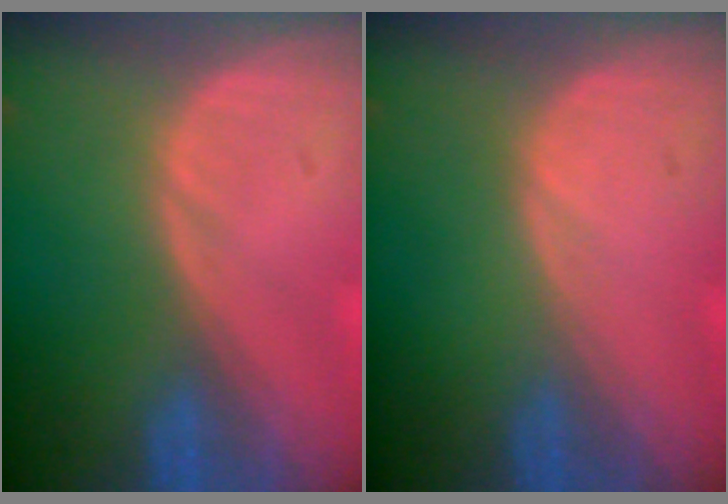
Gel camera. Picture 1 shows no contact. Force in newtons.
{"total": 0.0}